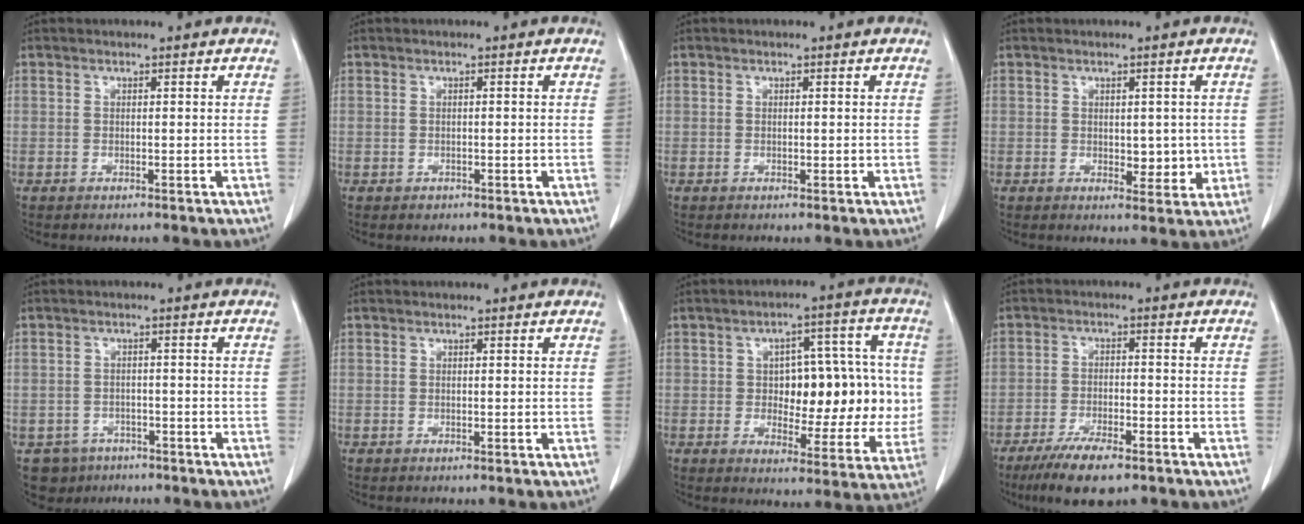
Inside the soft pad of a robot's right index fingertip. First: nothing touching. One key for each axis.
{"total": 0.7, "fx": -0.3, "fy": 0.6, "fz": 0.2, "tx": -0.003, "ty": 0.002, "tz": -0.003}
{"total": 0.6, "fx": 0.0, "fy": 0.4, "fz": 0.4, "tx": -0.004, "ty": 0.000, "tz": 0.002}
{"total": 3.9, "fx": 0.0, "fy": 2.3, "fz": 3.1, "tx": -0.030, "ty": -0.005, "tz": 0.008}
{"total": 4.7, "fx": -3.0, "fy": 3.6, "fz": 0.1, "tx": 0.002, "ty": 0.008, "tz": -0.041}
{"total": 0.0}
{"total": 14.3, "fx": 0.3, "fy": 7.0, "fz": 12.5, "tx": -0.155, "ty": 0.034, "tz": 0.016}
{"total": 8.5, "fx": -6.0, "fy": 1.8, "fz": 5.8, "tx": -0.100, "ty": -0.015, "tz": -0.098}